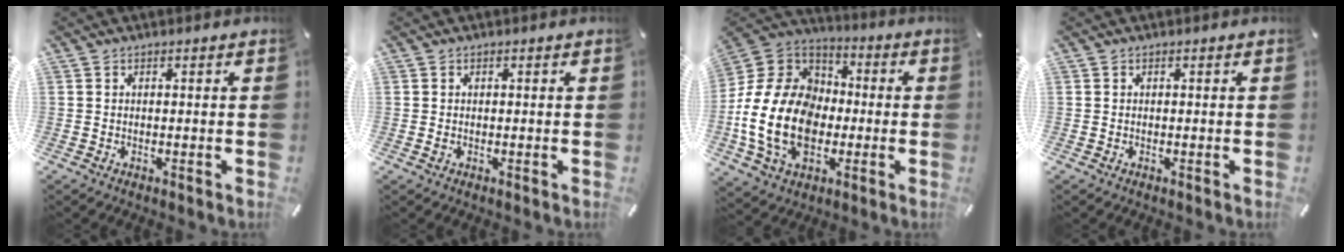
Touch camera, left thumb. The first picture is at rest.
{"total": 0.6, "force": [0.0, 0.4, 0.4], "torque": [-0.009, 0.001, -0.001]}
{"total": 21.5, "force": [-4.3, 16.5, 13.2], "torque": [-0.294, 0.023, -0.070]}
{"total": 0.0}